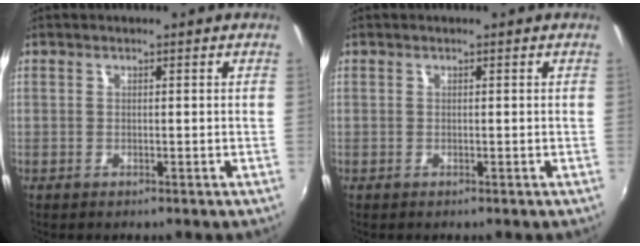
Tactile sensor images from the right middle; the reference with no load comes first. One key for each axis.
{"total": 0.0}